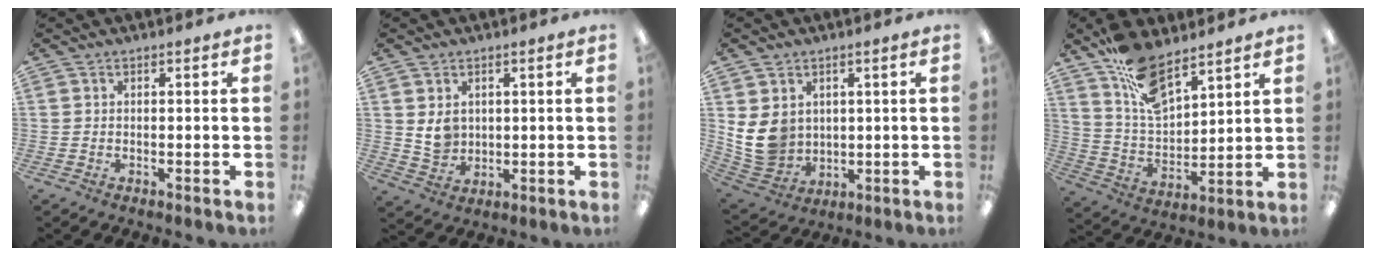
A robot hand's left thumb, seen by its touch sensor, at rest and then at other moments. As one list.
[{"total": 5.1, "force": [1.8, 4.1, 2.4], "torque": [-0.030, -0.004, 0.033]}, {"total": 9.5, "force": [1.9, 8.4, 4.2], "torque": [-0.102, -0.013, 0.043]}, {"total": 14.0, "force": [10.1, 6.0, 7.7], "torque": [-0.144, -0.052, 0.187]}]